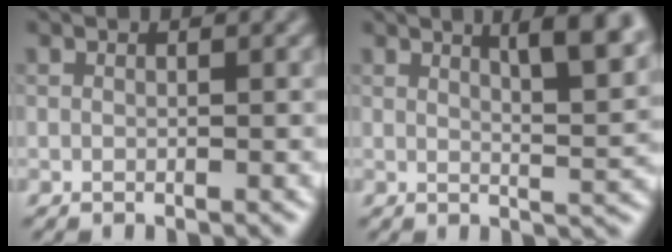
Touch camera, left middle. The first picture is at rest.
{"total": 6.4, "force": [3.3, 1.8, 5.2], "torque": [-0.049, 0.011, 0.044]}